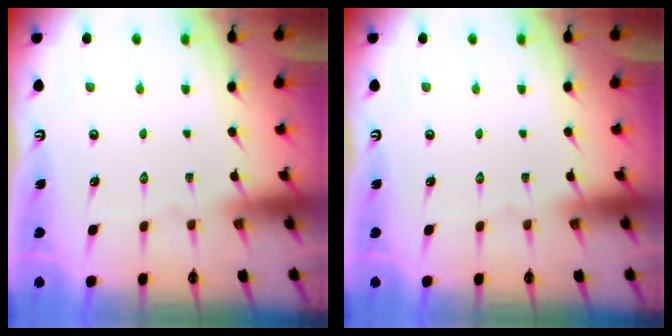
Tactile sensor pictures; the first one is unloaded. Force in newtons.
{"total": 0.0}